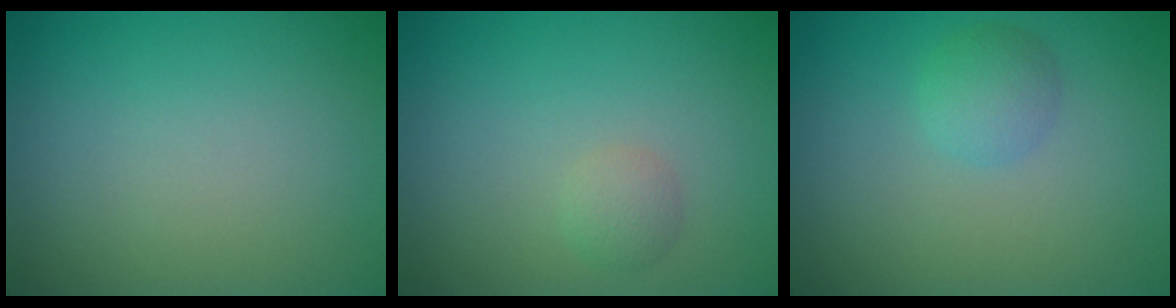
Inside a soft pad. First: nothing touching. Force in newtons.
{"total": 1.2, "press": 1.2, "slide": 0.1}
{"total": 1.9, "press": 1.9, "slide": 0.1}